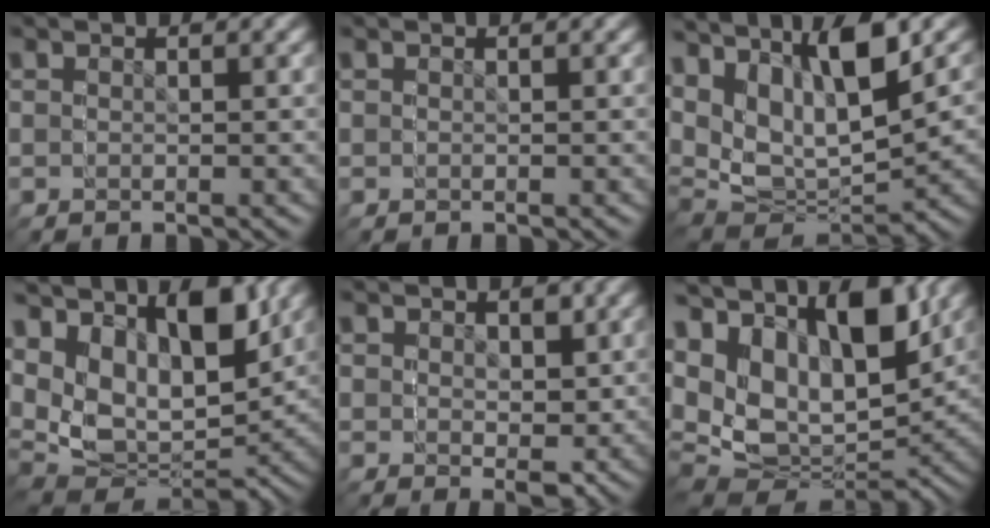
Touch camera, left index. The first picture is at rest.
{"total": 0.0}
{"total": 5.5, "force": [2.1, 4.3, 2.7], "torque": [-0.101, -0.006, 0.039]}
{"total": 7.8, "force": [2.7, 6.1, 4.1], "torque": [-0.107, -0.013, 0.051]}
{"total": 2.4, "force": [1.0, 0.3, -2.2], "torque": [0.036, 0.001, 0.011]}
{"total": 11.1, "force": [2.2, 8.6, 6.8], "torque": [-0.155, -0.024, 0.048]}